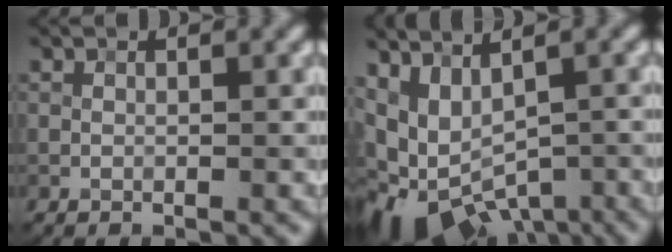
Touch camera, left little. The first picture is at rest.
{"total": 9.0, "force": [-3.3, 5.1, 6.7], "torque": [-0.116, -0.028, -0.036]}